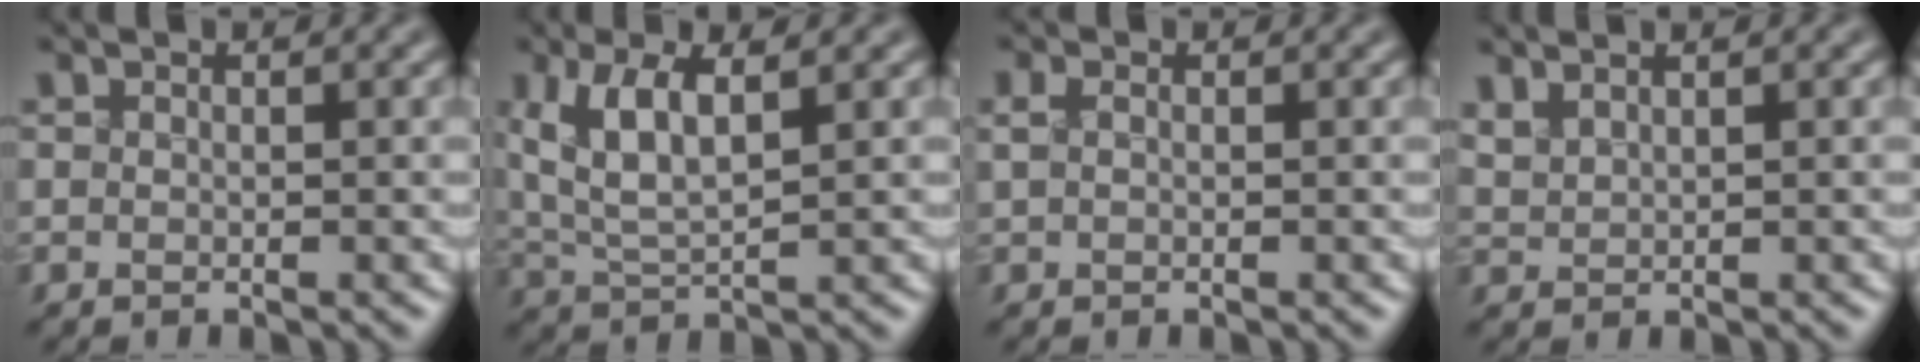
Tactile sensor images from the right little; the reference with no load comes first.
{"total": 4.5, "force": [1.7, 1.4, 3.9], "torque": [-0.096, 0.001, 0.041]}
{"total": 0.6, "force": [0.0, 0.3, 0.4], "torque": [-0.012, 0.007, 0.001]}
{"total": 1.1, "force": [0.9, 0.3, 0.5], "torque": [-0.018, 0.005, 0.029]}